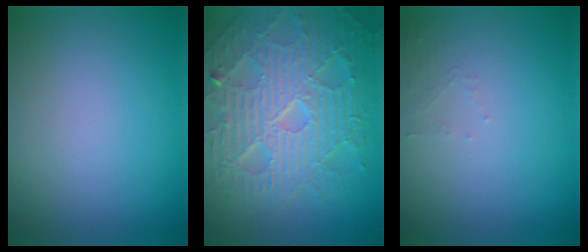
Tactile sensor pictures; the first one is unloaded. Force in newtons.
{"total": 10.2, "press": 6.6, "slide": 7.7}
{"total": 1.0, "press": 1.0, "slide": 0.2}